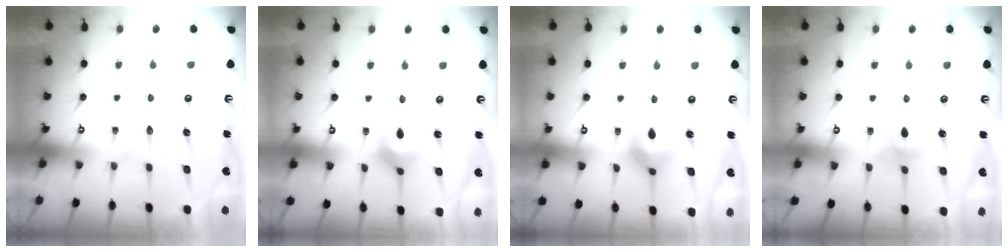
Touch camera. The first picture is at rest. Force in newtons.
{"total": 2.7, "press": 2.6, "slide": 0.6}
{"total": 6.2, "press": 6.2, "slide": 0.5}
{"total": 4.7, "press": 4.6, "slide": 0.9}